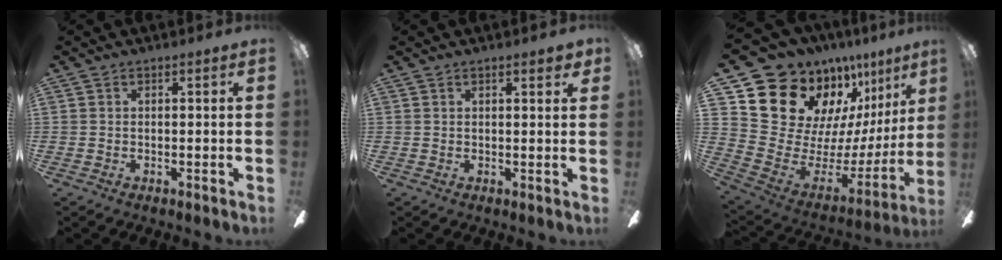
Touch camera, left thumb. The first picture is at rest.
{"total": 2.7, "force": [1.7, 0.5, 2.0], "torque": [-0.028, -0.005, 0.026]}
{"total": 20.2, "force": [15.9, 10.5, 6.7], "torque": [-0.133, -0.129, 0.311]}